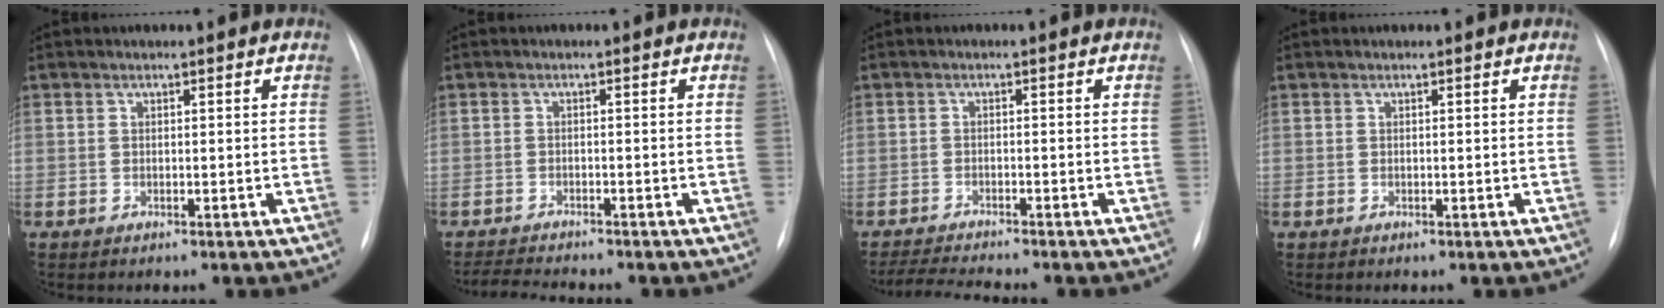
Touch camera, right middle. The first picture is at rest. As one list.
[{"total": 4.4, "force": [-4.2, -0.1, 1.2], "torque": [-0.022, -0.017, -0.068]}, {"total": 5.3, "force": [-4.9, -0.6, 1.8], "torque": [-0.033, -0.019, -0.083]}, {"total": 0.0}]